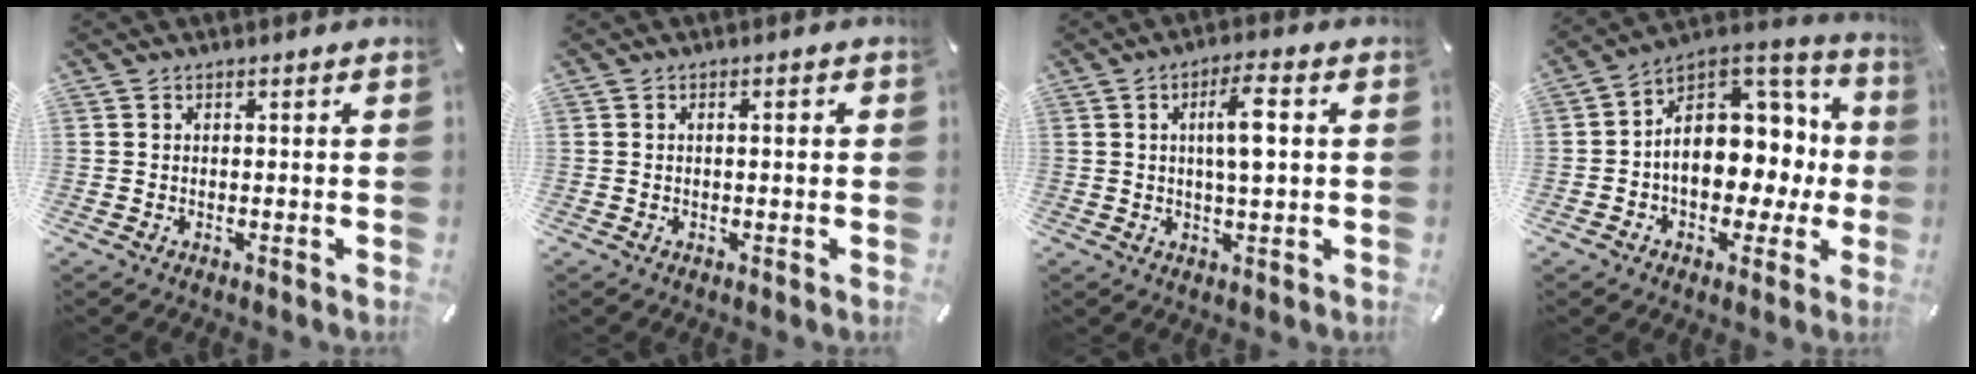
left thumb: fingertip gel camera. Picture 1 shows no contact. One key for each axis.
{"total": 1.7, "fx": -0.1, "fy": 0.6, "fz": 1.6, "tx": -0.029, "ty": 0.002, "tz": -0.003}
{"total": 7.9, "fx": 1.1, "fy": 2.1, "fz": 7.6, "tx": -0.136, "ty": 0.005, "tz": 0.014}
{"total": 14.7, "fx": 0.1, "fy": 11.1, "fz": 9.6, "tx": -0.135, "ty": -0.015, "tz": 0.003}